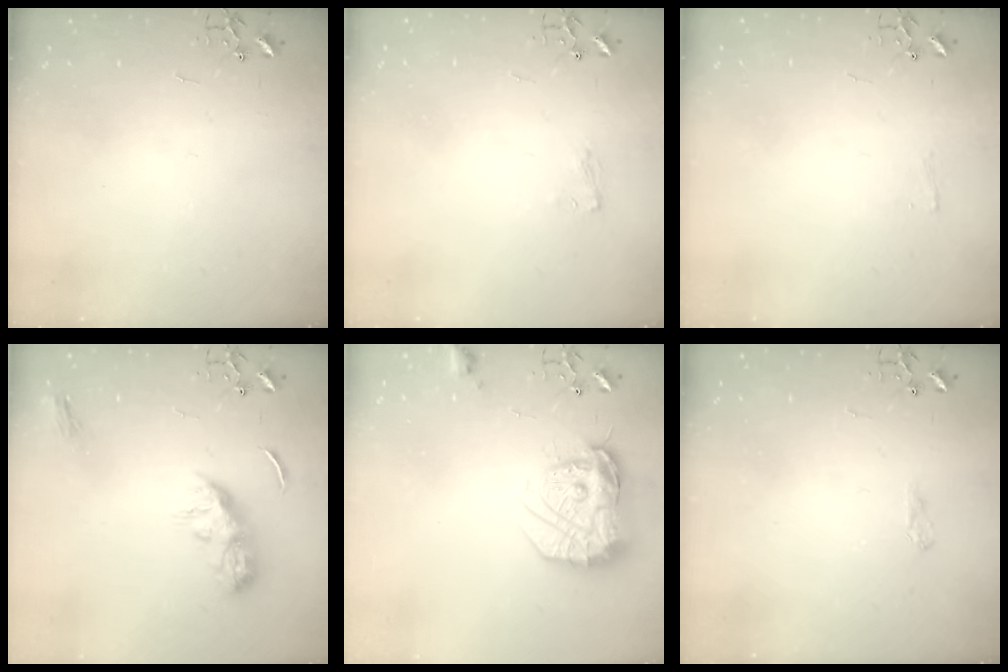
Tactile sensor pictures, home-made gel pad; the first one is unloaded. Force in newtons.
{"total": 5.7, "press": 5.7, "slide": 0.7}
{"total": 3.4, "press": 3.4, "slide": 0.4}
{"total": 9.0, "press": 9.0, "slide": 0.2}
{"total": 18.2, "press": 18.2, "slide": 1.5}
{"total": 6.8, "press": 6.8, "slide": 0.6}